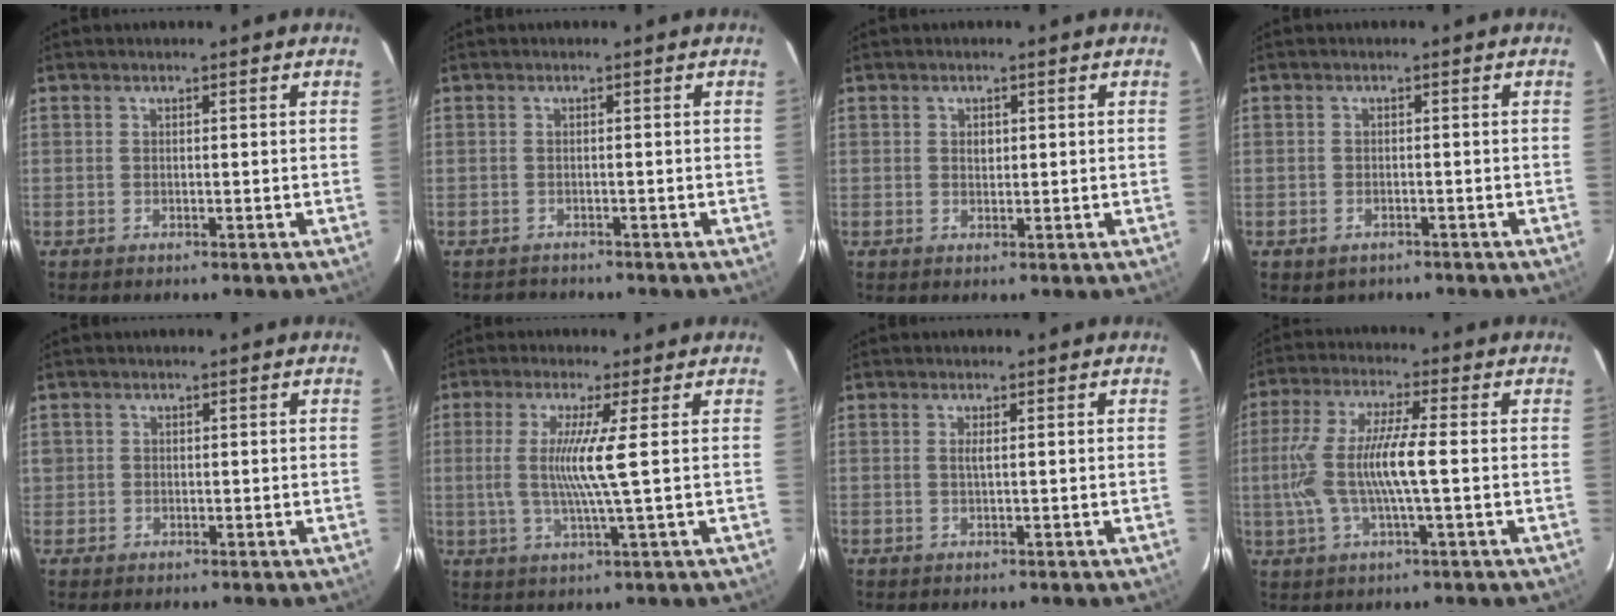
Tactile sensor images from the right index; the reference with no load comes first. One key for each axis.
{"total": 2.1, "fx": -2.0, "fy": 0.7, "fz": -0.1, "tx": 0.001, "ty": 0.002, "tz": -0.030}
{"total": 1.3, "fx": 0.3, "fy": 1.0, "fz": 0.7, "tx": -0.010, "ty": 0.004, "tz": 0.005}
{"total": 2.6, "fx": -1.5, "fy": 2.0, "fz": 0.8, "tx": -0.020, "ty": -0.002, "tz": -0.018}
{"total": 1.2, "fx": -0.1, "fy": 1.2, "fz": -0.1, "tx": 0.002, "ty": 0.000, "tz": 0.000}
{"total": 7.6, "fx": 0.6, "fy": -1.4, "fz": 7.4, "tx": -0.147, "ty": -0.011, "tz": 0.011}
{"total": 0.9, "fx": 0.2, "fy": -0.2, "fz": 0.8, "tx": -0.016, "ty": 0.000, "tz": 0.002}
{"total": 11.4, "fx": -1.0, "fy": 1.8, "fz": 11.3, "tx": -0.228, "ty": 0.001, "tz": -0.017}